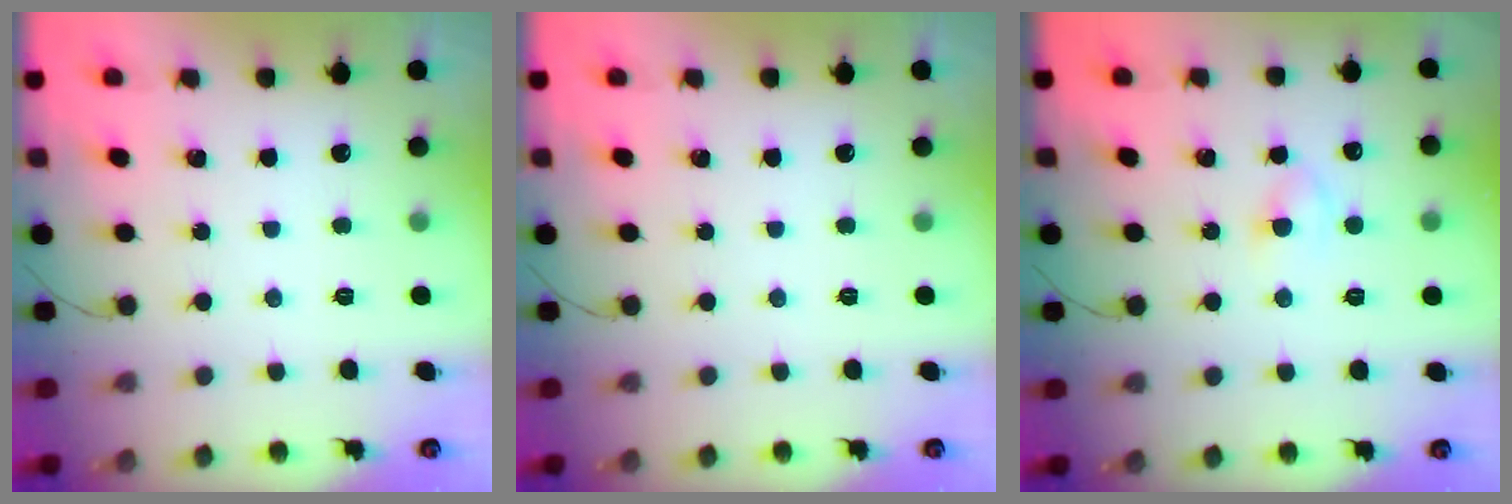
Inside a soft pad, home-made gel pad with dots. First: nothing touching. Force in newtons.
{"total": 0.0}
{"total": 2.5, "press": 2.3, "slide": 1.0}